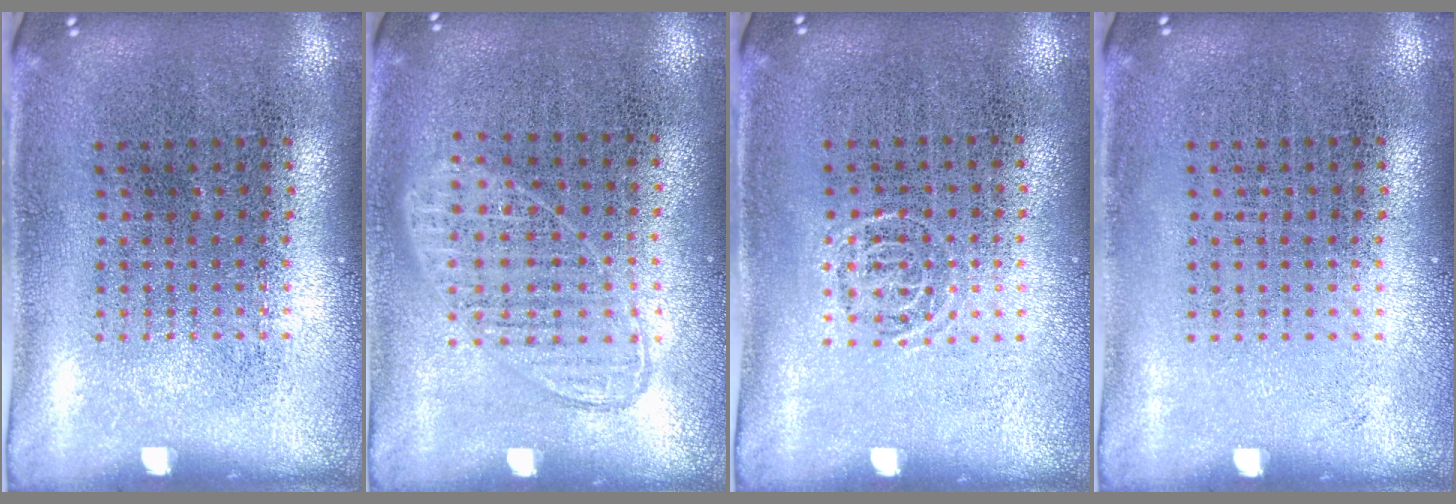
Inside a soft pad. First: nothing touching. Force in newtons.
{"total": 0.9, "press": 0.8, "slide": 0.3}
{"total": 0.5, "press": 0.4, "slide": 0.3}
{"total": 0.0}